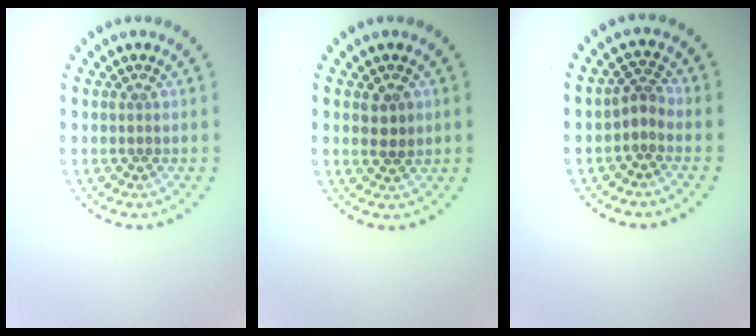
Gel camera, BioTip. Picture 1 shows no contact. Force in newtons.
{"total": 1.8, "press": 1.7, "slide": 0.4}
{"total": 1.8, "press": 1.1, "slide": 1.3}